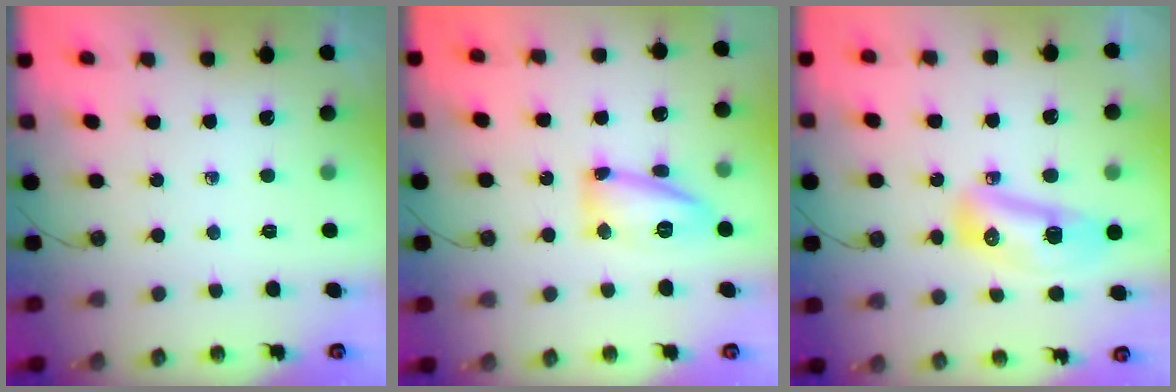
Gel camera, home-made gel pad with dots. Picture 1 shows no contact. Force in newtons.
{"total": 12.5, "press": 12.2, "slide": 2.5}
{"total": 12.0, "press": 11.9, "slide": 1.5}